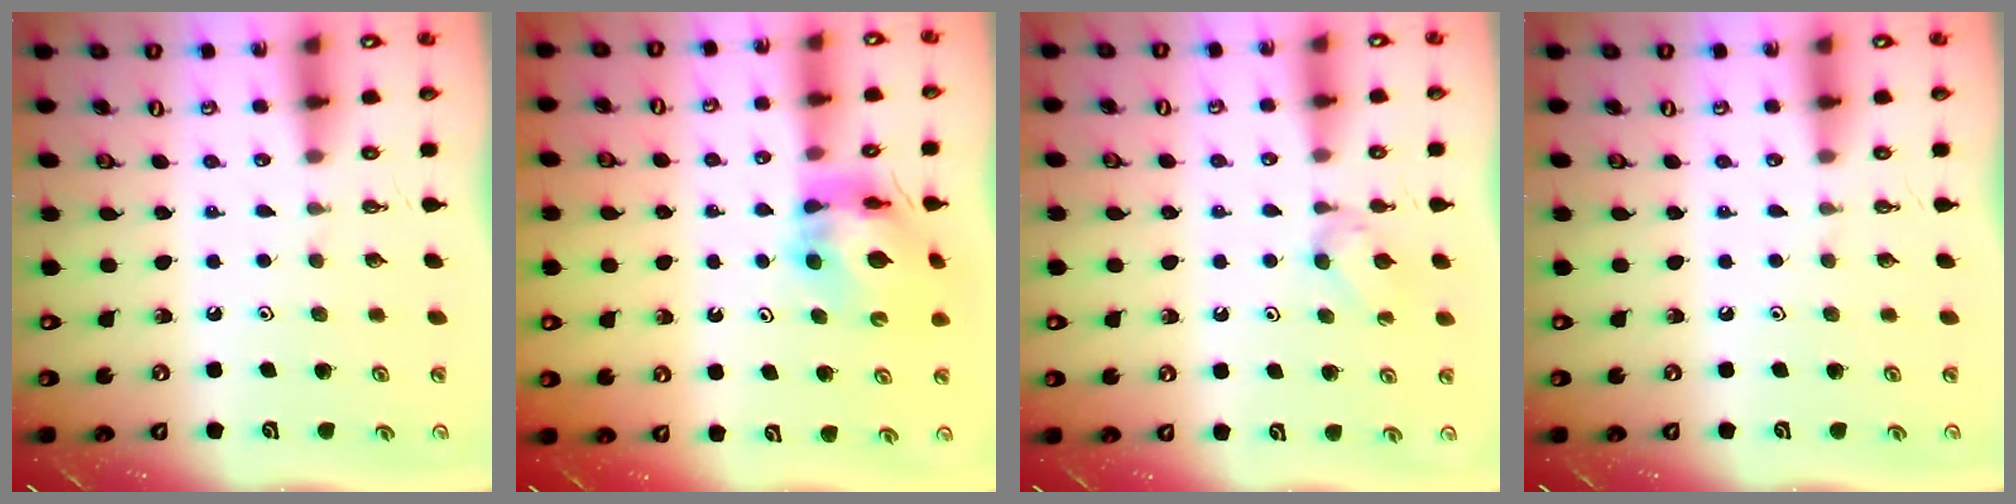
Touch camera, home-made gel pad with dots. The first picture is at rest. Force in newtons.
{"total": 10.8, "press": 10.8, "slide": 1.2}
{"total": 6.0, "press": 6.0, "slide": 0.9}
{"total": 0.0}